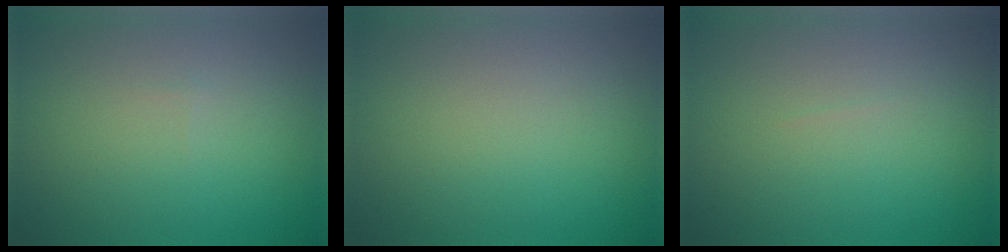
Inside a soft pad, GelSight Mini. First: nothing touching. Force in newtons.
{"total": 0.0}
{"total": 0.0}